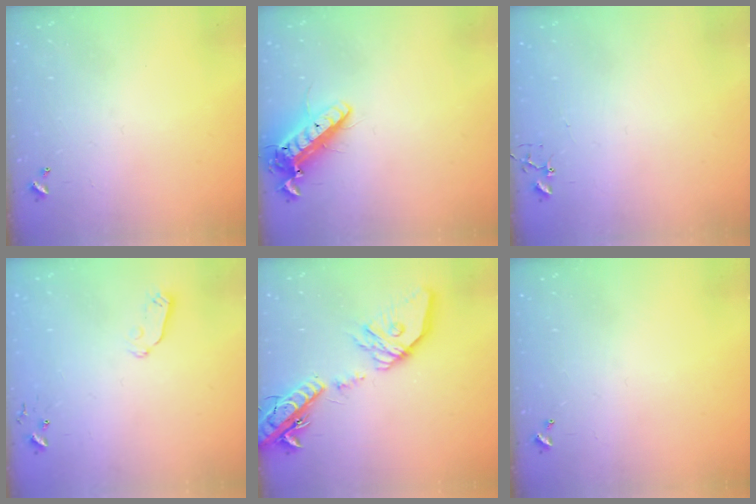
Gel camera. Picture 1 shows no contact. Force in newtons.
{"total": 14.7, "press": 14.4, "slide": 2.9}
{"total": 3.9, "press": 3.8, "slide": 0.2}
{"total": 4.9, "press": 4.9, "slide": 0.3}
{"total": 23.6, "press": 23.3, "slide": 3.8}
{"total": 0.0}